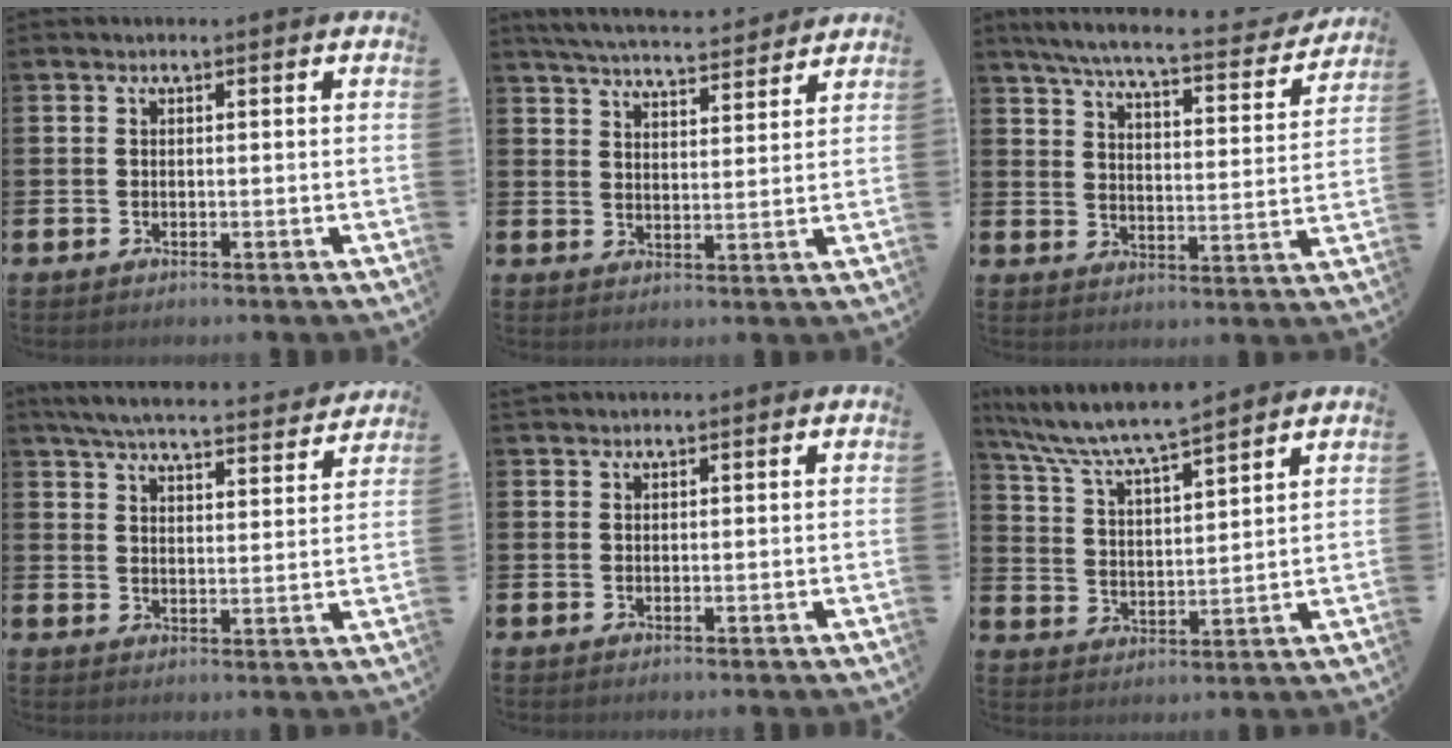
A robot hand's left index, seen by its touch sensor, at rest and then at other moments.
{"total": 5.5, "force": [5.4, 0.4, 0.8], "torque": [-0.033, -0.034, 0.096]}
{"total": 6.5, "force": [5.9, 0.7, 2.8], "torque": [-0.075, -0.043, 0.094]}
{"total": 6.2, "force": [6.0, 0.6, 1.6], "torque": [-0.051, -0.041, 0.105]}
{"total": 1.0, "force": [0.9, 0.2, -0.1], "torque": [0.016, -0.005, 0.015]}
{"total": 7.5, "force": [7.0, 0.7, 2.7], "torque": [-0.078, -0.044, 0.119]}